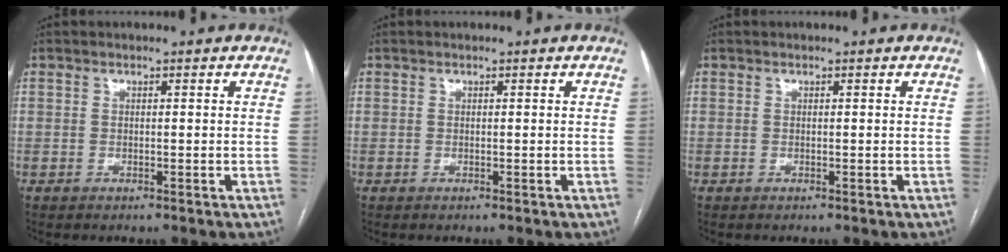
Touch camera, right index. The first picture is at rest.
{"total": 0.0}
{"total": 0.0}